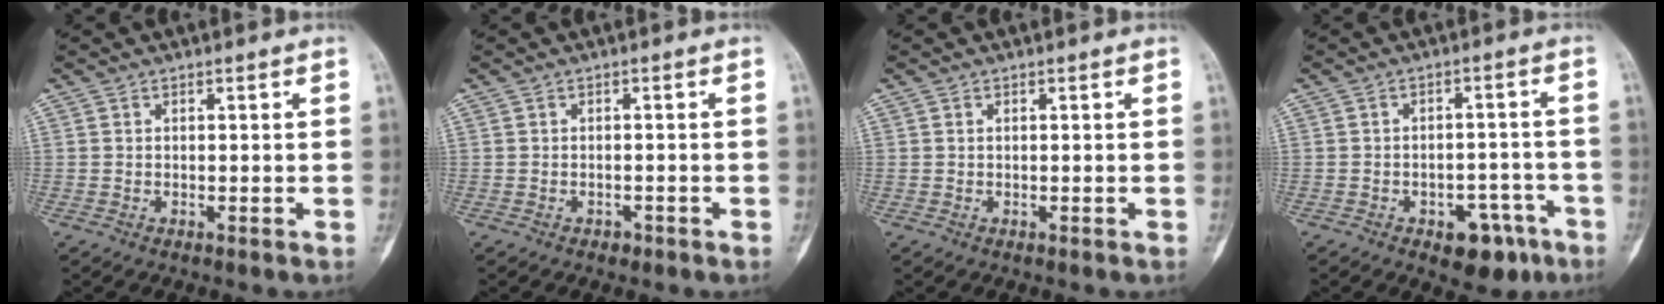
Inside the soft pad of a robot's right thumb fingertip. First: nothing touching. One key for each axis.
{"total": 1.1, "fx": -0.8, "fy": 0.7, "fz": 0.4, "tx": -0.007, "ty": 0.005, "tz": -0.011}
{"total": 0.0}
{"total": 8.7, "fx": -4.7, "fy": 5.0, "fz": 5.3, "tx": -0.041, "ty": 0.036, "tz": -0.056}